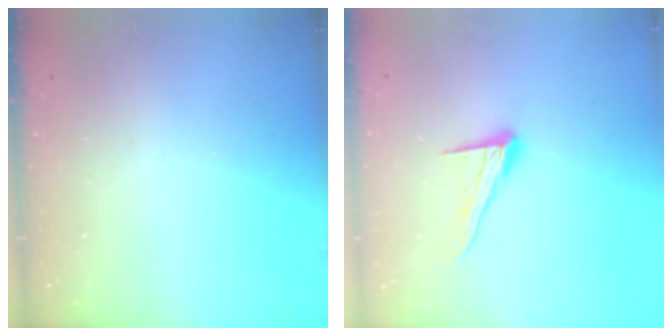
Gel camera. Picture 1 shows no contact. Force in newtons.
{"total": 12.0, "press": 12.0, "slide": 1.0}